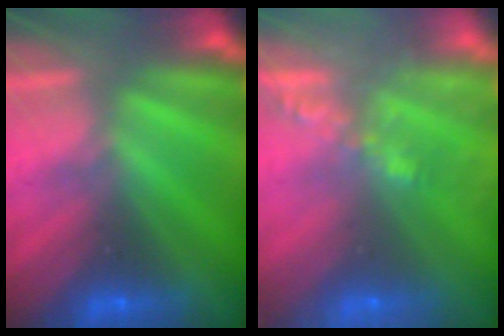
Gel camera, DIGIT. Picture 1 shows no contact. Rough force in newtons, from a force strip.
{"total": 9.1}